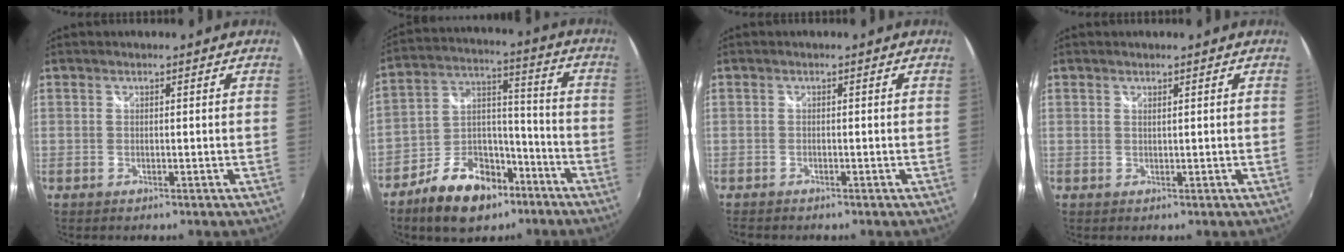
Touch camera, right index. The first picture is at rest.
{"total": 14.6, "force": [-9.1, 8.6, 7.6], "torque": [-0.150, 0.034, -0.142]}
{"total": 1.4, "force": [-1.1, 0.6, 0.6], "torque": [-0.014, -0.004, -0.020]}
{"total": 0.5, "force": [0.4, 0.0, 0.3], "torque": [-0.003, 0.000, 0.007]}